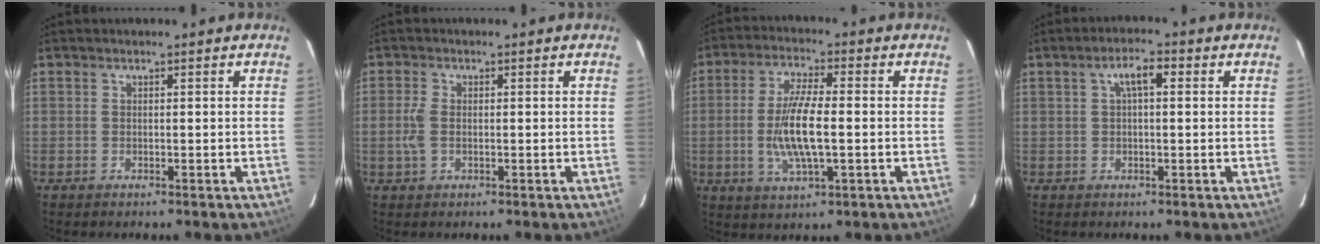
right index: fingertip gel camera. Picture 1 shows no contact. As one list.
[{"total": 3.2, "force": [-0.3, 1.7, 2.6], "torque": [-0.062, 0.001, -0.005]}, {"total": 9.9, "force": [-1.3, 2.5, 9.5], "torque": [-0.187, -0.005, -0.025]}, {"total": 4.1, "force": [1.1, 1.3, 3.7], "torque": [-0.068, 0.015, 0.020]}]